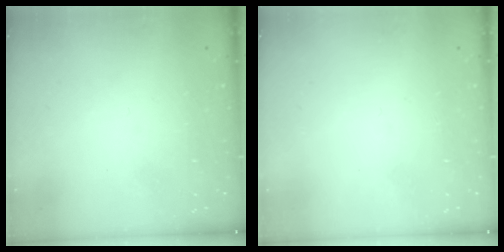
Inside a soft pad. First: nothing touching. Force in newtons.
{"total": 1.6, "press": 1.6, "slide": 0.1}